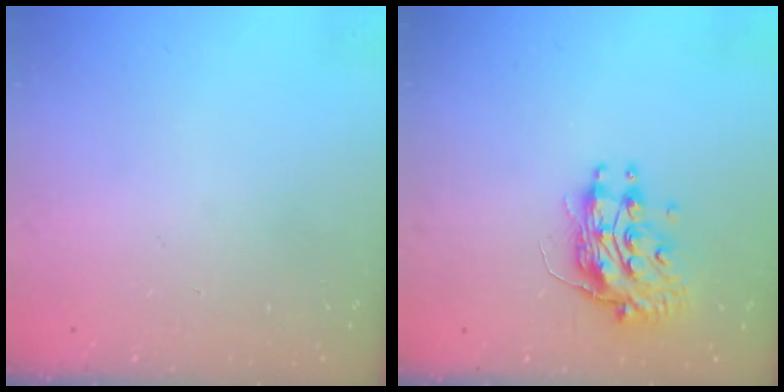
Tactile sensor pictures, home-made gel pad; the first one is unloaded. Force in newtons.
{"total": 10.6, "press": 10.6, "slide": 0.7}